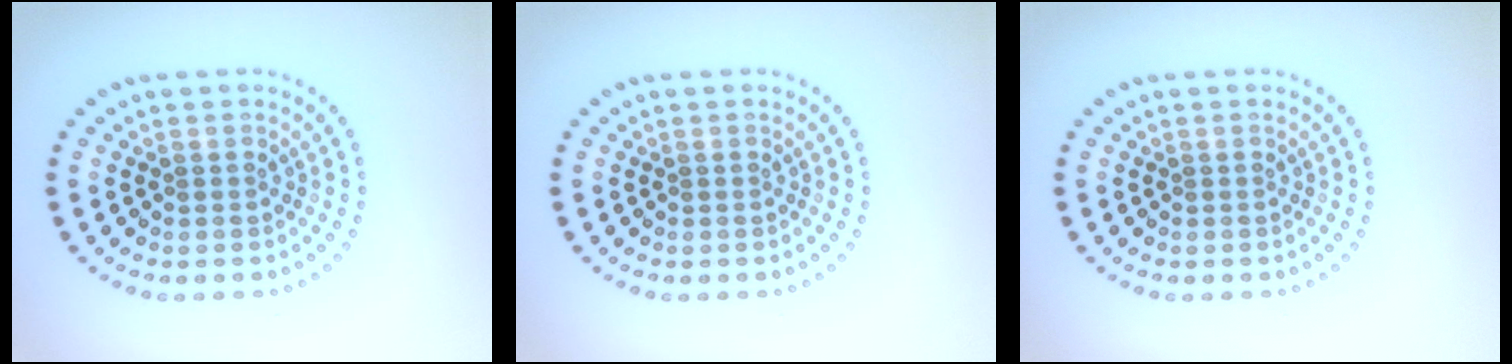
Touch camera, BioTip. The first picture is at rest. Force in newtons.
{"total": 0.0}
{"total": 0.0}